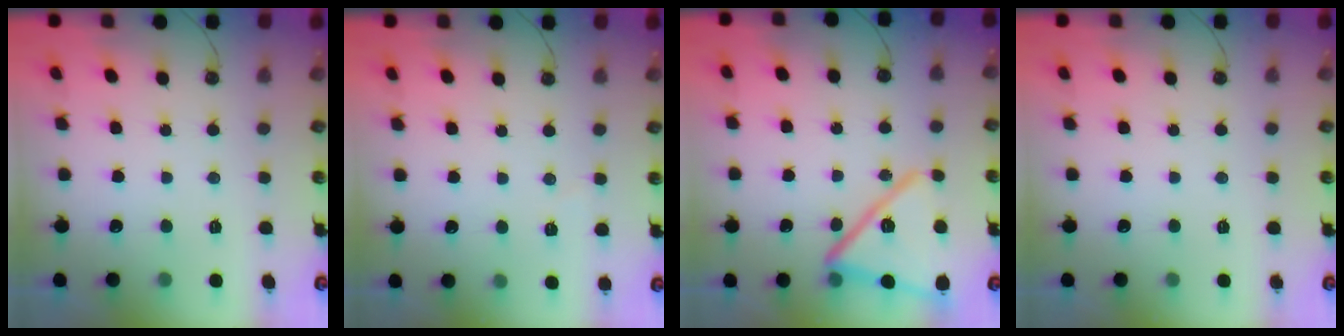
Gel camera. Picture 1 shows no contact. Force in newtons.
{"total": 2.8, "press": 2.7, "slide": 0.8}
{"total": 17.8, "press": 17.8, "slide": 1.1}
{"total": 0.0}